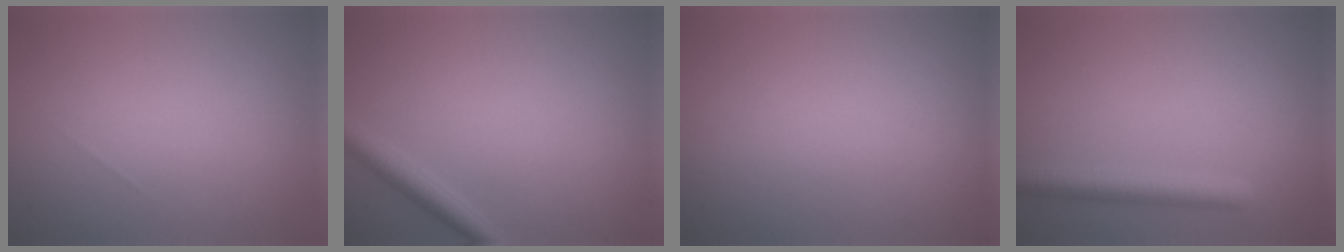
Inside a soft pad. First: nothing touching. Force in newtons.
{"total": 2.2, "press": 2.2, "slide": 0.1}
{"total": 0.0}
{"total": 3.2, "press": 3.2, "slide": 0.2}